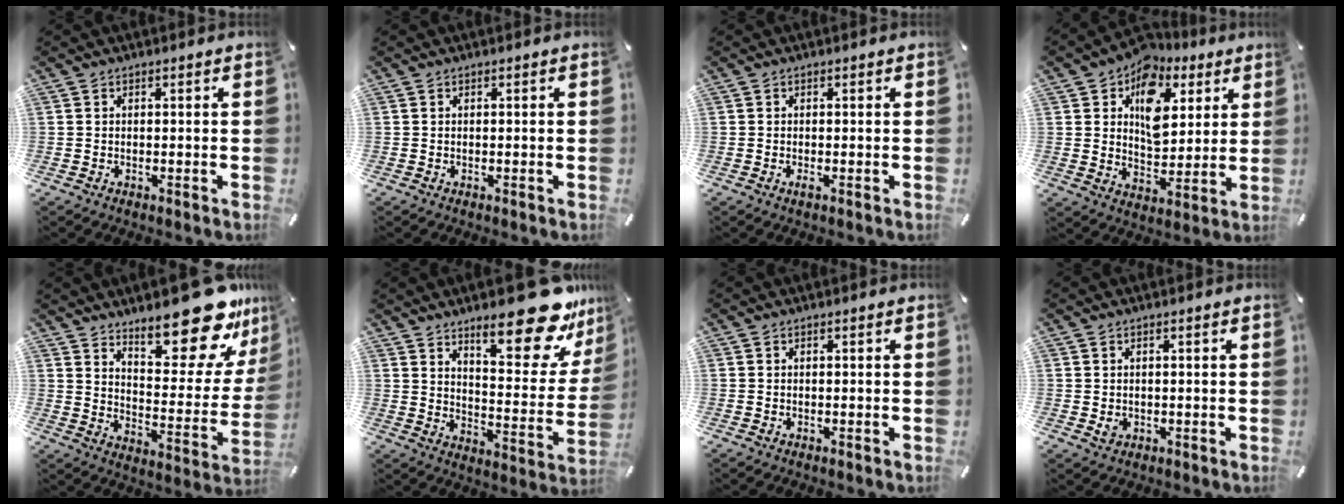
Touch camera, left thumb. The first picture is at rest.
{"total": 0.0}
{"total": 0.7, "force": [-0.2, 0.1, 0.7], "torque": [-0.012, -0.004, -0.002]}
{"total": 12.9, "force": [5.6, 9.4, 7.0], "torque": [-0.108, -0.029, 0.101]}
{"total": 22.4, "force": [16.8, 8.1, 12.2], "torque": [-0.145, -0.137, 0.278]}
{"total": 22.7, "force": [15.8, 7.6, 14.4], "torque": [-0.185, -0.123, 0.257]}
{"total": 0.0}
{"total": 1.6, "force": [0.0, 1.4, 0.8], "torque": [-0.006, -0.001, -0.001]}